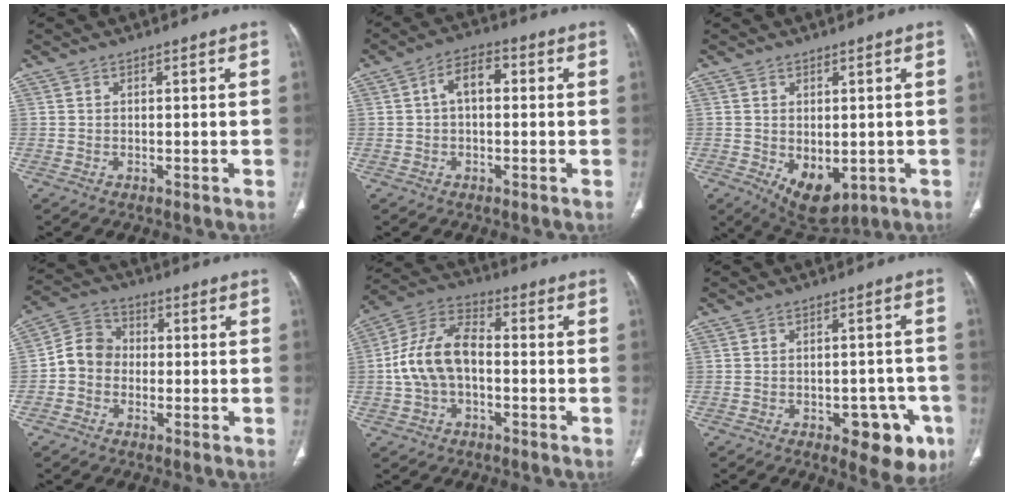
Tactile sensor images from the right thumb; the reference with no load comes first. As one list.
[{"total": 5.6, "force": [0.5, 3.3, 4.5], "torque": [-0.068, 0.021, -0.001]}, {"total": 8.7, "force": [-2.0, 5.2, 6.7], "torque": [-0.088, -0.011, -0.007]}, {"total": 7.1, "force": [-1.3, 6.1, 3.2], "torque": [-0.038, 0.027, -0.040]}, {"total": 12.0, "force": [-1.2, 7.4, 9.4], "torque": [-0.182, 0.039, -0.031]}, {"total": 10.3, "force": [-4.8, 5.3, 7.4], "torque": [-0.055, 0.022, -0.052]}]